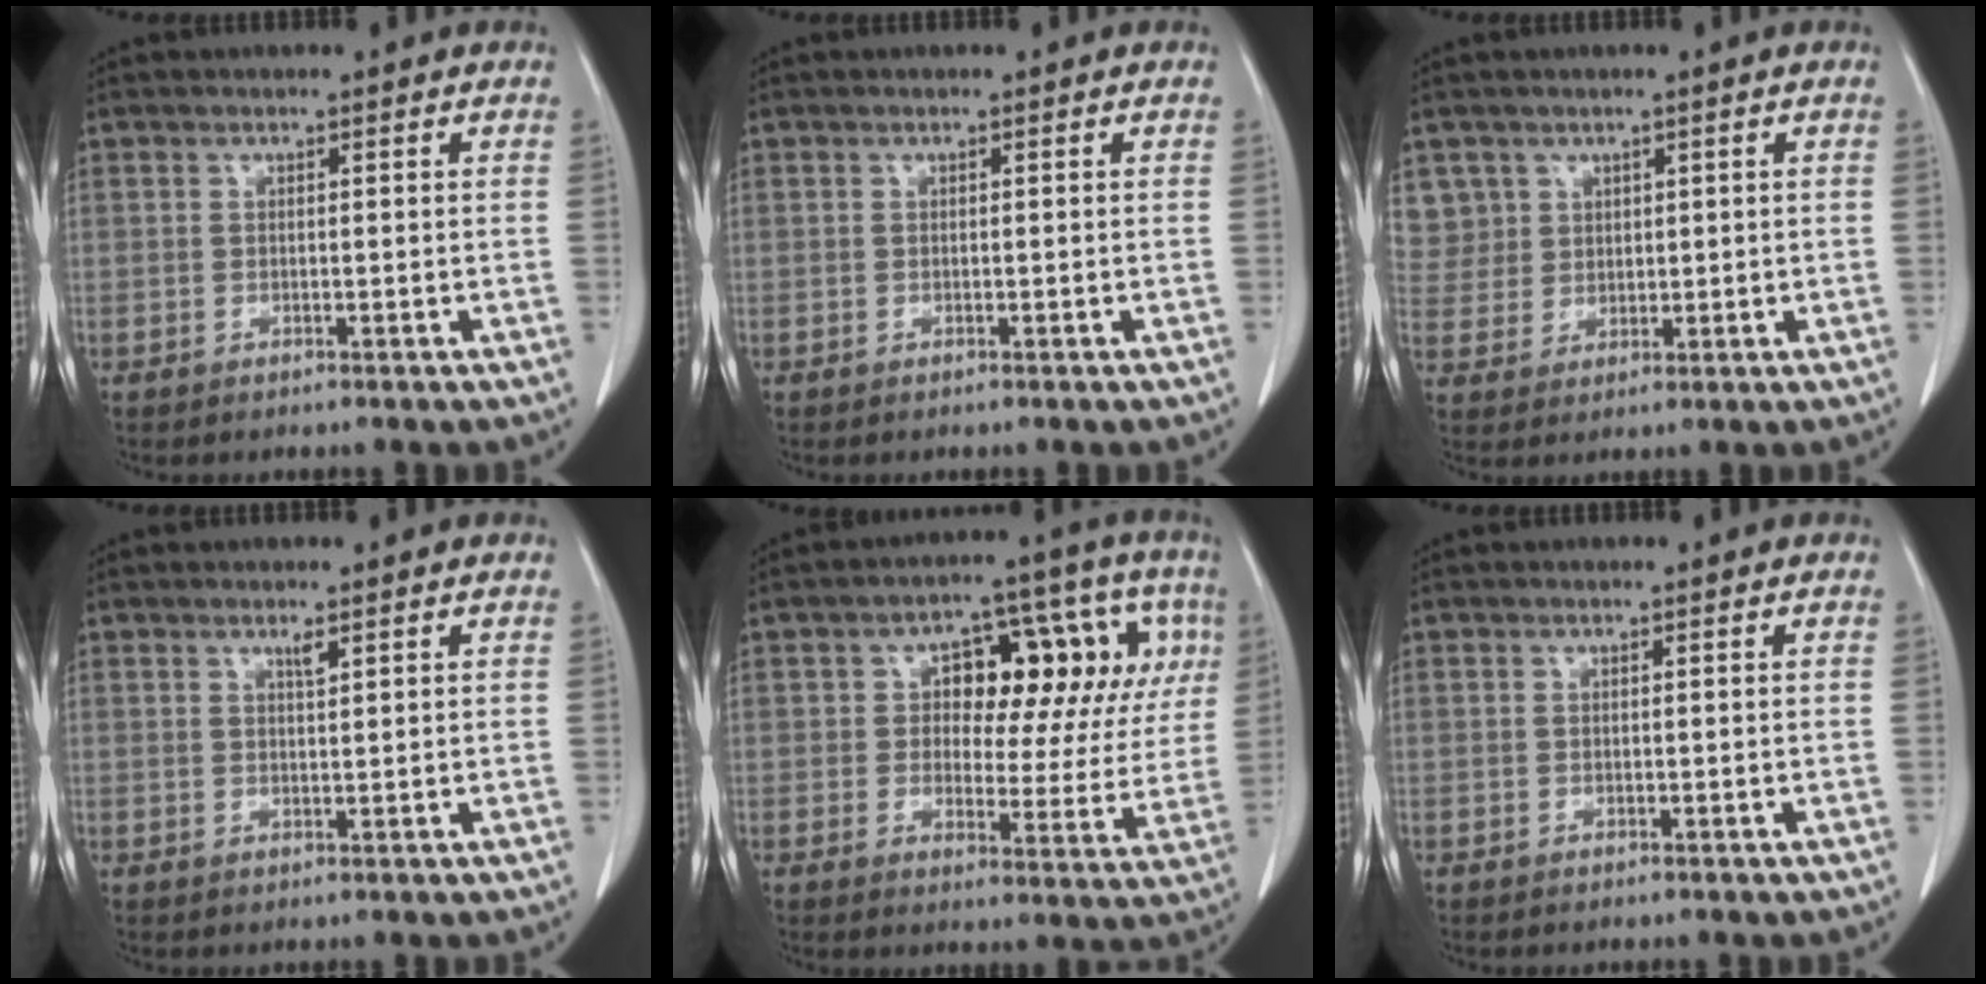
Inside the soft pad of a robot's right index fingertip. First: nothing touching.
{"total": 0.0}
{"total": 5.8, "force": [3.1, 4.9, -0.3], "torque": [0.016, 0.006, 0.066]}
{"total": 1.2, "force": [0.8, 0.0, 0.9], "torque": [-0.017, -0.004, 0.014]}
{"total": 15.9, "force": [4.4, 7.7, 13.2], "torque": [-0.154, 0.039, 0.057]}
{"total": 0.0}